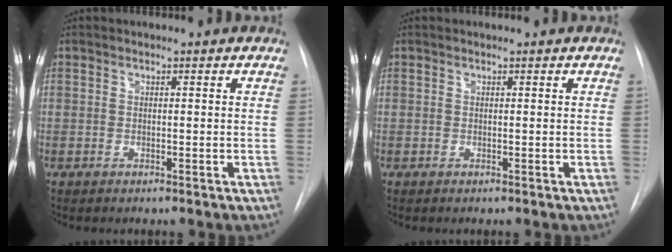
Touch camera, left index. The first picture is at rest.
{"total": 0.0}